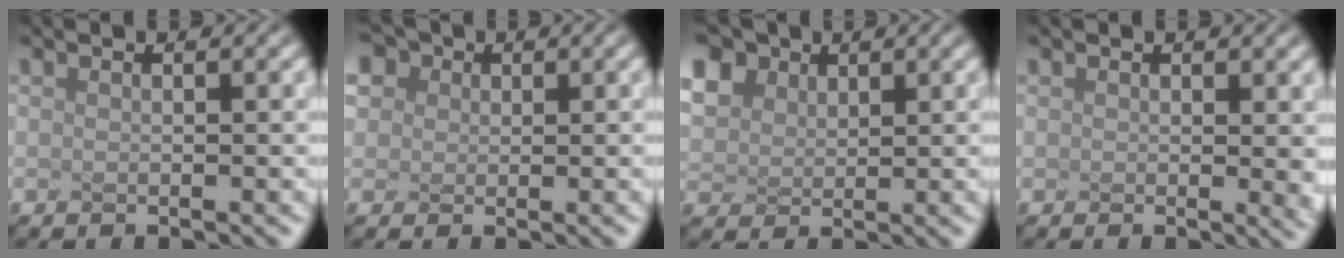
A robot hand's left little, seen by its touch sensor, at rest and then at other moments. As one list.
[{"total": 3.0, "force": [1.8, 2.3, 0.8], "torque": [-0.065, 0.008, 0.060]}, {"total": 5.3, "force": [3.3, 3.6, 1.9], "torque": [-0.120, 0.019, 0.094]}, {"total": 1.5, "force": [0.5, 0.1, 1.4], "torque": [-0.028, 0.000, 0.030]}]